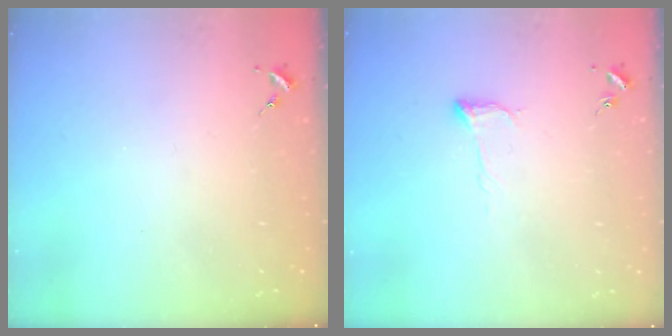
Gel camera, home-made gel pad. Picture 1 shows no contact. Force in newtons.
{"total": 5.6, "press": 5.5, "slide": 0.8}